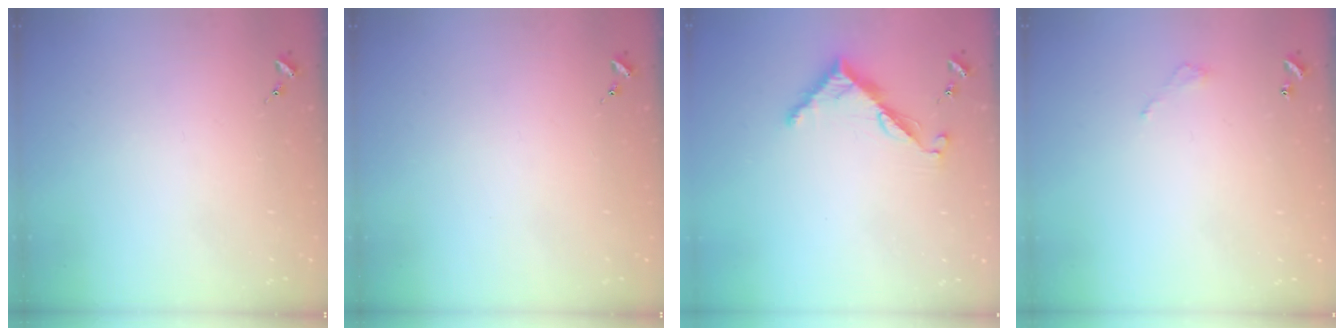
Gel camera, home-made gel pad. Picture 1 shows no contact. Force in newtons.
{"total": 0.0}
{"total": 7.7, "press": 7.7, "slide": 0.3}
{"total": 3.1, "press": 3.0, "slide": 0.3}